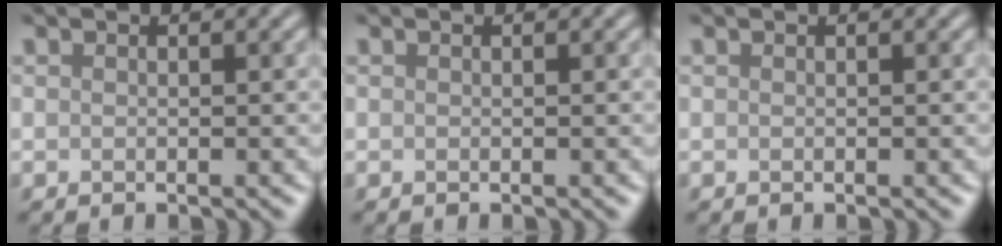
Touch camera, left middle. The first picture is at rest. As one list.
[{"total": 0.0}, {"total": 0.0}]